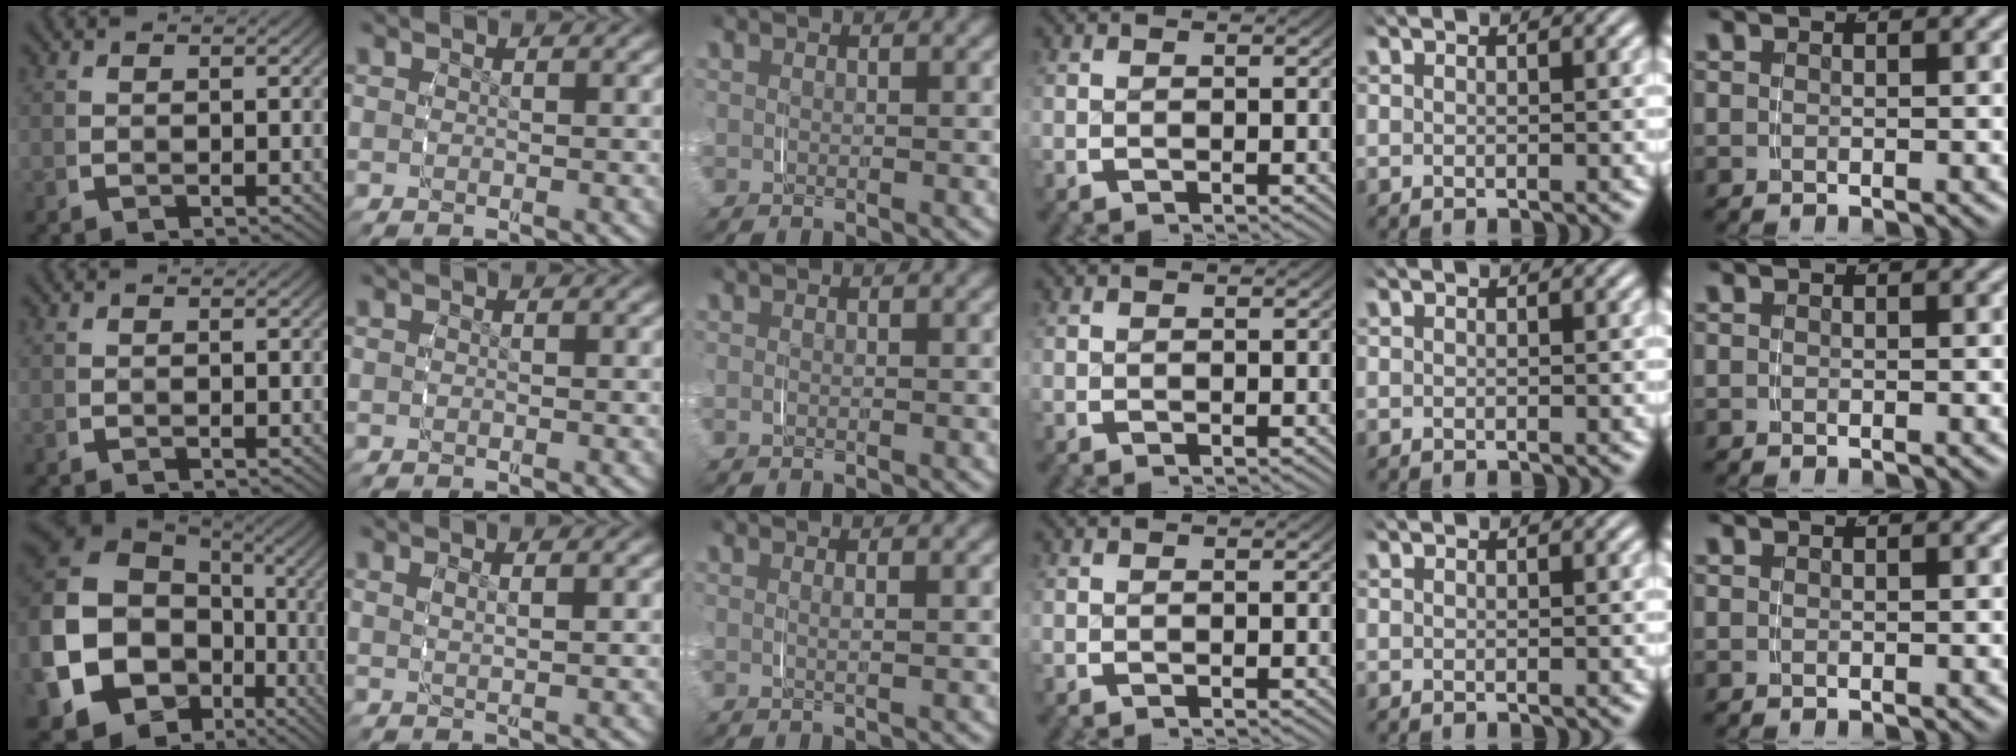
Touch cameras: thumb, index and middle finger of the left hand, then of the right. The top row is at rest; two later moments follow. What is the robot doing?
{"motion": "grasp_and_lifting", "object": "napkin"}